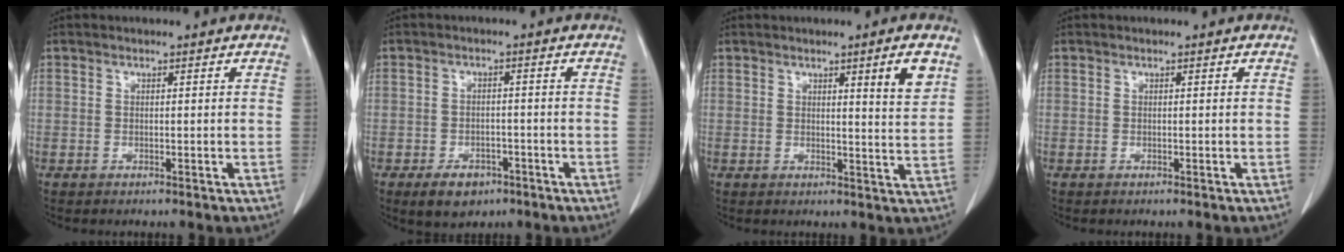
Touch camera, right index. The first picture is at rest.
{"total": 5.0, "force": [-3.0, 3.0, 2.5], "torque": [-0.041, 0.001, -0.039]}
{"total": 4.3, "force": [2.6, 0.5, 3.5], "torque": [-0.039, -0.016, 0.032]}
{"total": 0.0}